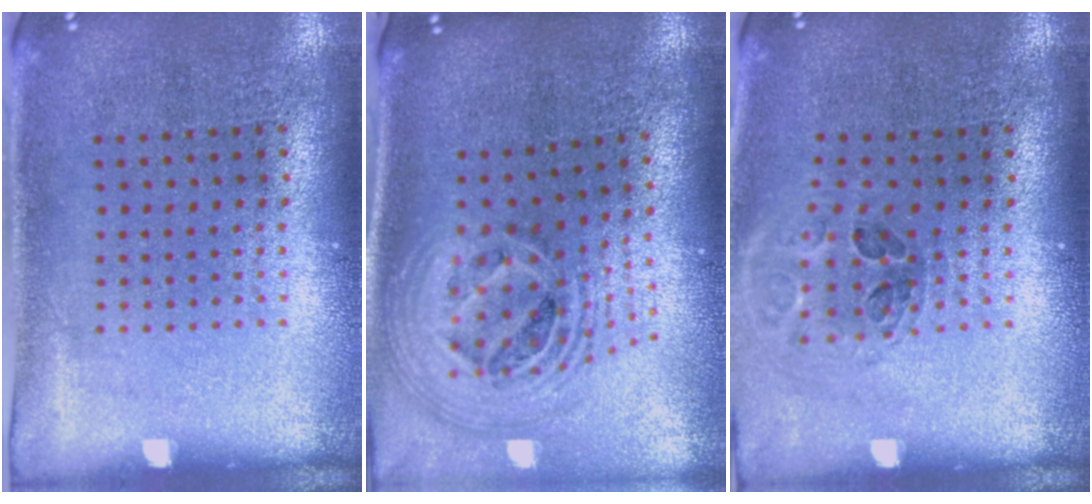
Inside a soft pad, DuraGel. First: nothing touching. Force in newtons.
{"total": 2.5, "press": 1.8, "slide": 1.8}
{"total": 1.0, "press": 1.0, "slide": 0.1}